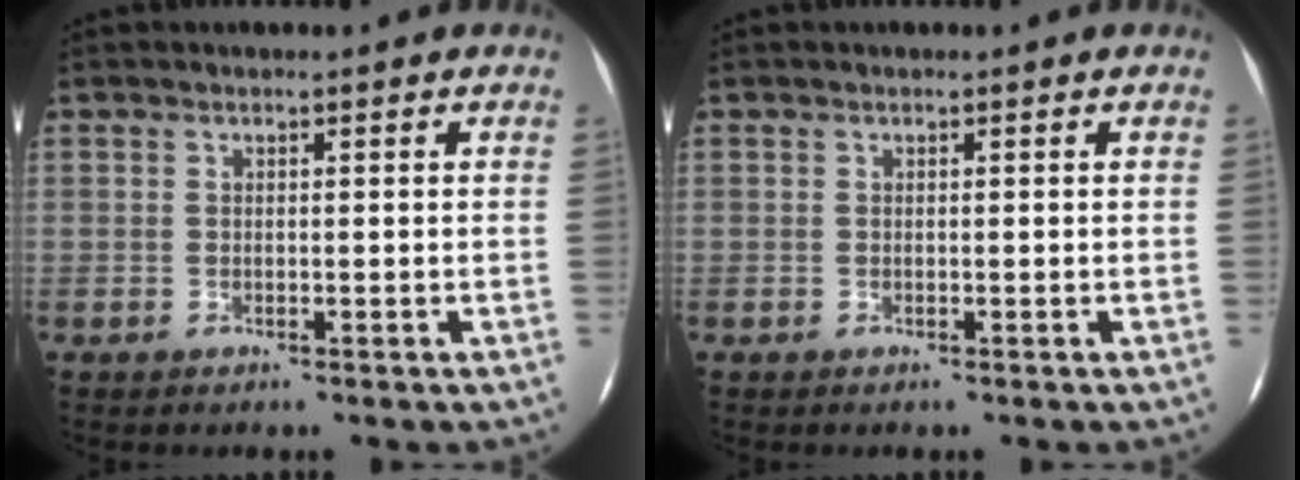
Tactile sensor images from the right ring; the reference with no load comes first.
{"total": 0.0}